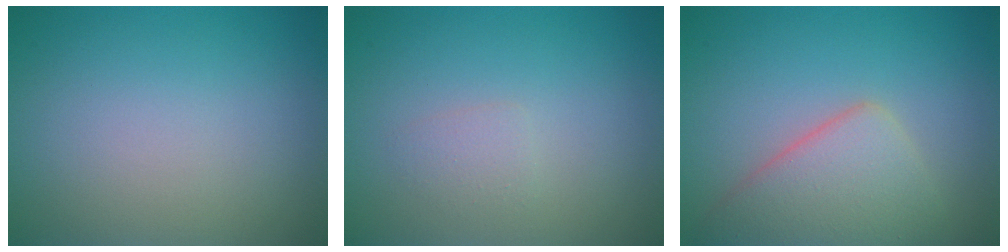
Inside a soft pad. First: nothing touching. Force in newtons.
{"total": 1.0, "press": 1.0, "slide": 0.2}
{"total": 5.1, "press": 5.1, "slide": 0.1}